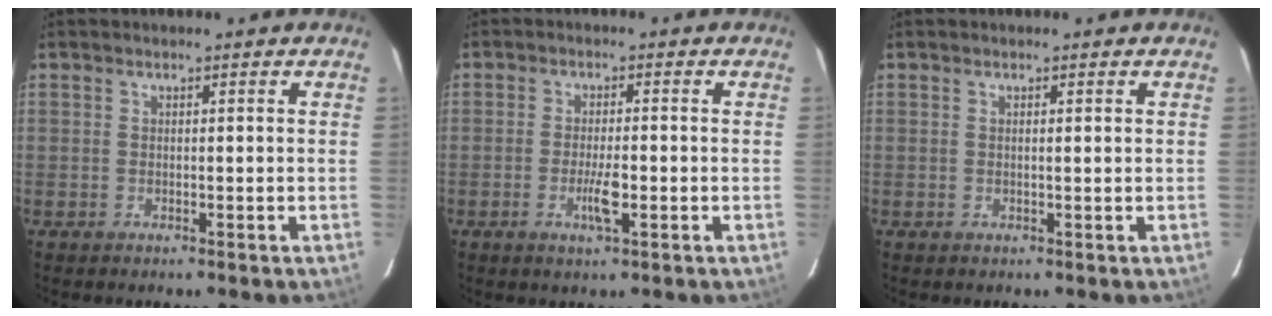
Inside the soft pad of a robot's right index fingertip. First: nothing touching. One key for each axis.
{"total": 3.8, "fx": -1.3, "fy": 0.4, "fz": 3.6, "tx": -0.069, "ty": -0.003, "tz": -0.022}
{"total": 0.6, "fx": 0.2, "fy": 0.0, "fz": 0.5, "tx": -0.011, "ty": 0.002, "tz": 0.002}